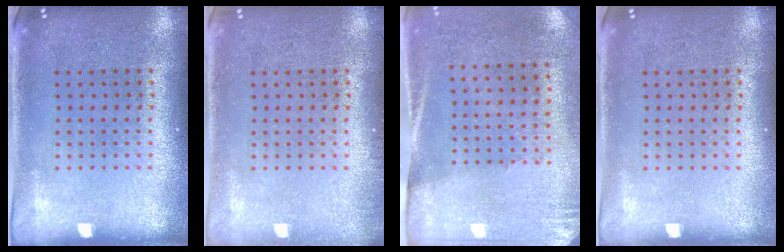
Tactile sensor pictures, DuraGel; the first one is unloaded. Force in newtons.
{"total": 0.8, "press": 0.8, "slide": 0.0}
{"total": 2.7, "press": 2.3, "slide": 1.4}
{"total": 0.0}